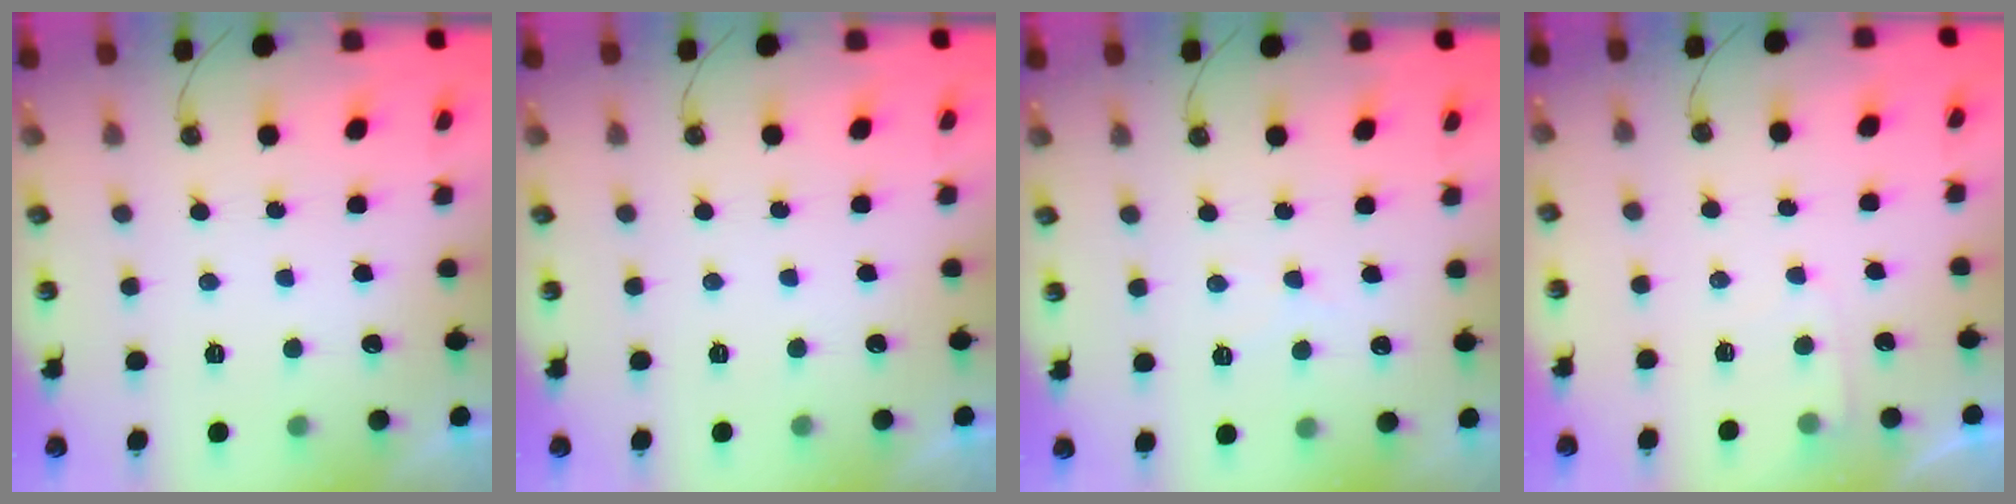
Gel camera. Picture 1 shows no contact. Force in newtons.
{"total": 0.0}
{"total": 6.0, "press": 6.0, "slide": 0.9}
{"total": 4.1, "press": 4.1, "slide": 0.4}